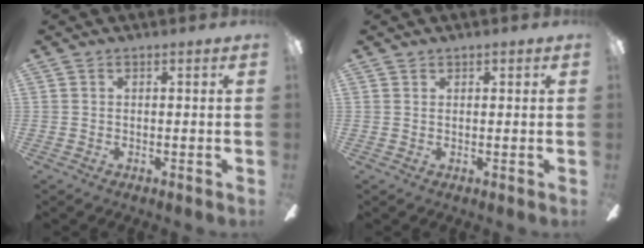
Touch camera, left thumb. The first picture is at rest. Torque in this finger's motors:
{"motor_torque": [0.04, 0.10, -0.11, 0.05, -0.03]}